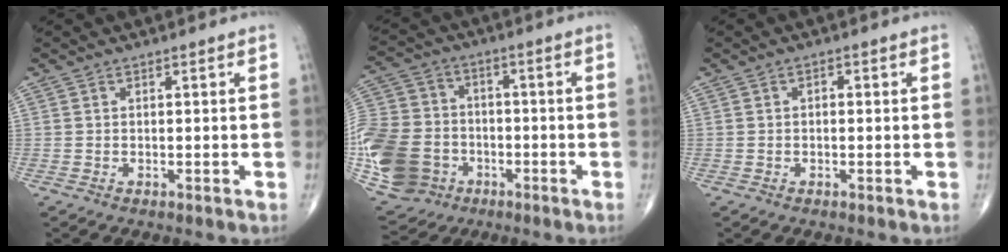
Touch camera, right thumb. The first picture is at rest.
{"total": 22.0, "force": [-5.9, 17.8, 11.6], "torque": [-0.274, 0.019, -0.102]}
{"total": 1.1, "force": [0.1, 0.6, 0.9], "torque": [-0.010, 0.002, -0.003]}